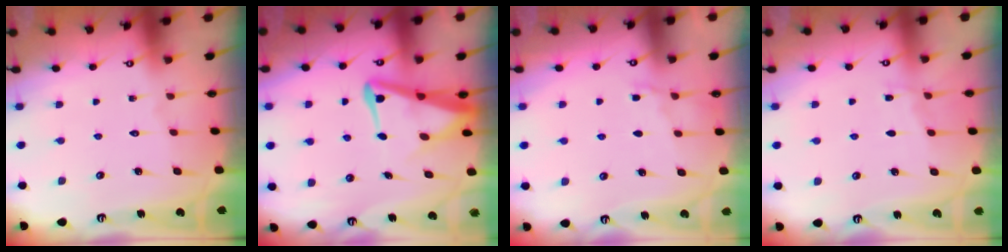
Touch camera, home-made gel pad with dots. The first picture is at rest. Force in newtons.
{"total": 7.8, "press": 7.8, "slide": 1.0}
{"total": 5.0, "press": 5.0, "slide": 0.5}
{"total": 5.0, "press": 4.9, "slide": 0.6}